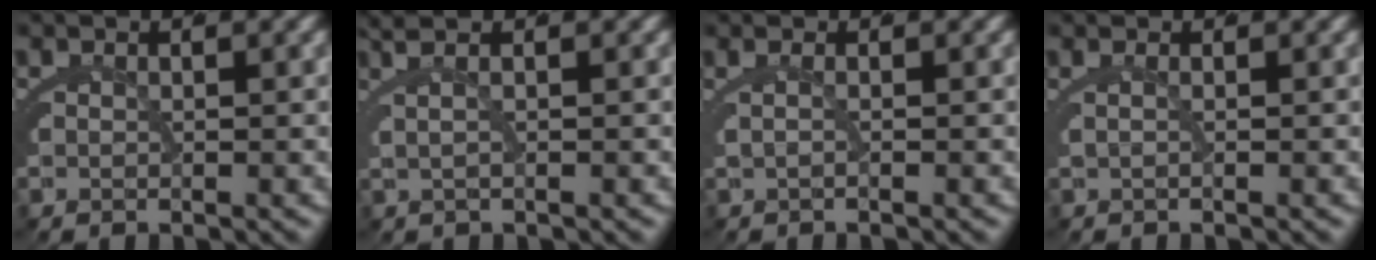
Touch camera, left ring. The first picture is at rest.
{"total": 2.5, "force": [1.4, -0.2, 2.0], "torque": [-0.033, 0.023, 0.016]}
{"total": 0.9, "force": [-0.2, -0.7, 0.5], "torque": [-0.014, 0.002, -0.001]}
{"total": 0.6, "force": [0.0, -0.4, 0.4], "torque": [-0.011, 0.004, 0.001]}